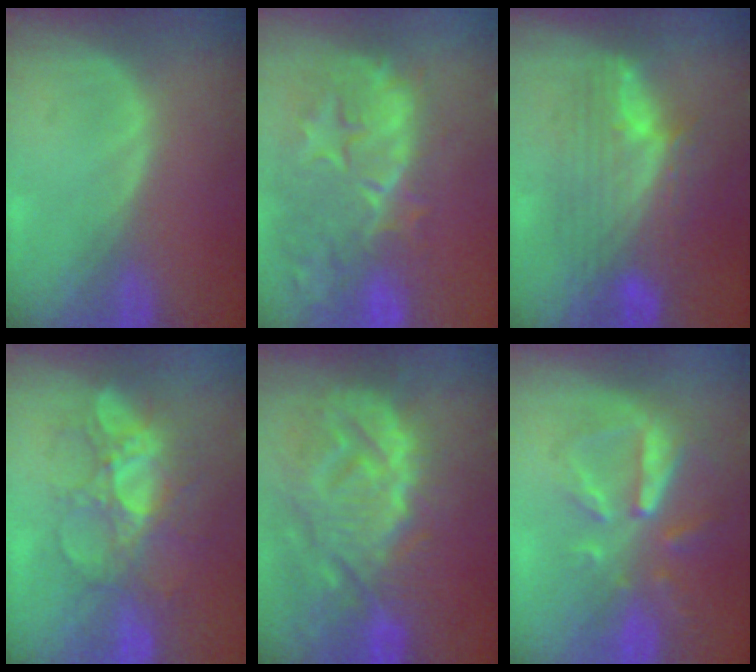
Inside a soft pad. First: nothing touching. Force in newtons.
{"total": 14.2, "press": 12.0, "slide": 7.6}
{"total": 8.4, "press": 8.4, "slide": 0.3}
{"total": 9.2, "press": 8.5, "slide": 3.5}
{"total": 14.4, "press": 12.4, "slide": 7.3}
{"total": 8.2, "press": 7.4, "slide": 3.6}